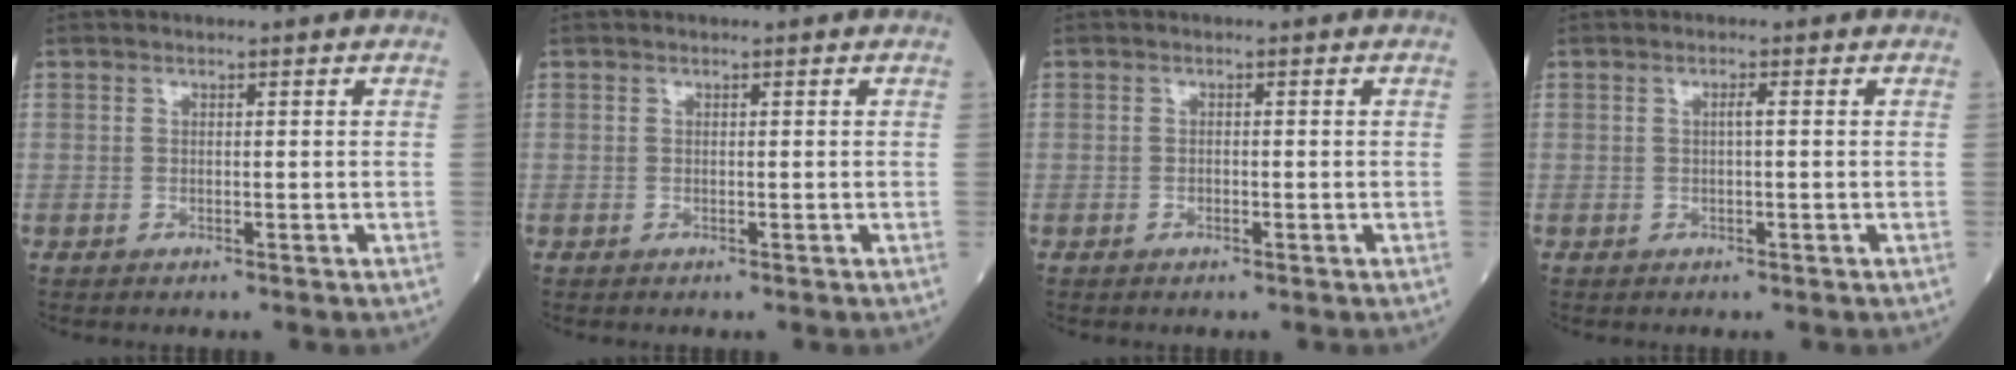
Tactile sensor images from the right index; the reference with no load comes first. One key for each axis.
{"total": 0.0}
{"total": 0.5, "fx": -0.3, "fy": 0.4, "fz": 0.3, "tx": -0.002, "ty": 0.001, "tz": -0.006}
{"total": 0.9, "fx": 0.0, "fy": 0.0, "fz": 0.9, "tx": -0.016, "ty": 0.003, "tz": 0.000}